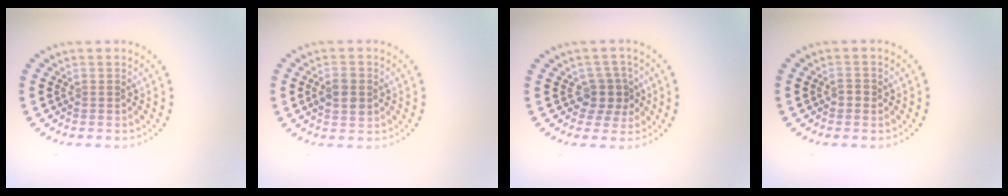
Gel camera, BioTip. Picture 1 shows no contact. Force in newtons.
{"total": 2.7, "press": 2.7, "slide": 0.0}
{"total": 2.6, "press": 2.1, "slide": 1.5}
{"total": 0.9, "press": 0.9, "slide": 0.2}